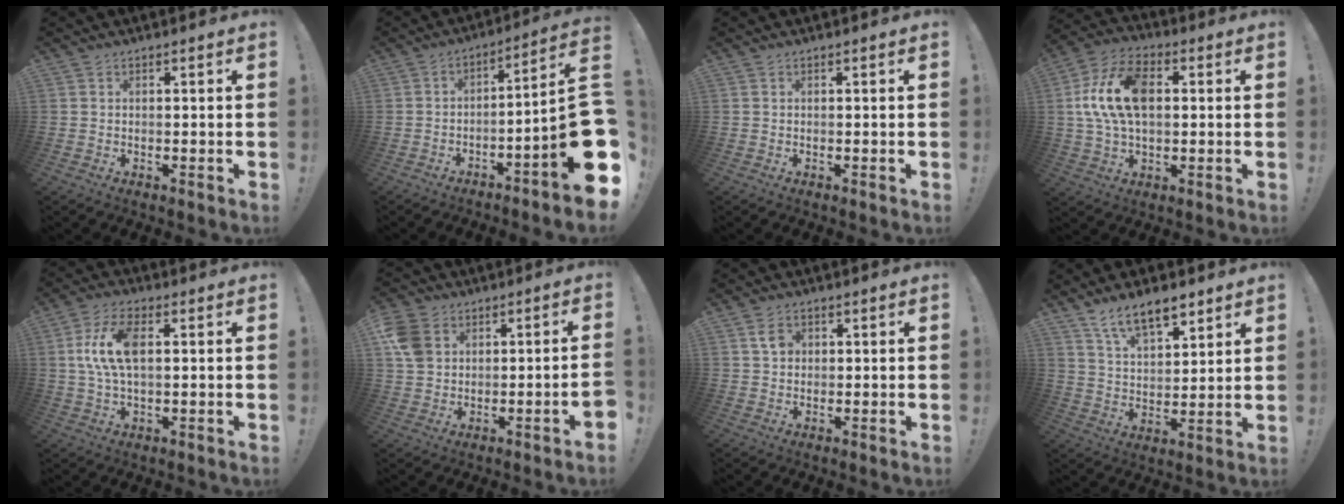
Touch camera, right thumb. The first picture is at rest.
{"total": 16.5, "force": [-5.4, 1.0, 15.5], "torque": [-0.210, 0.013, -0.091]}
{"total": 0.0}
{"total": 16.2, "force": [2.2, 10.1, 12.4], "torque": [-0.244, 0.005, 0.038]}
{"total": 11.4, "force": [1.9, 5.6, 9.7], "torque": [-0.194, 0.000, 0.034]}
{"total": 8.3, "force": [0.4, 6.2, 5.5], "torque": [-0.107, 0.013, 0.018]}
{"total": 3.4, "force": [0.9, 2.6, 2.0], "torque": [-0.025, 0.001, 0.014]}
{"total": 11.2, "force": [8.0, 4.8, 6.3], "torque": [-0.101, -0.040, 0.146]}